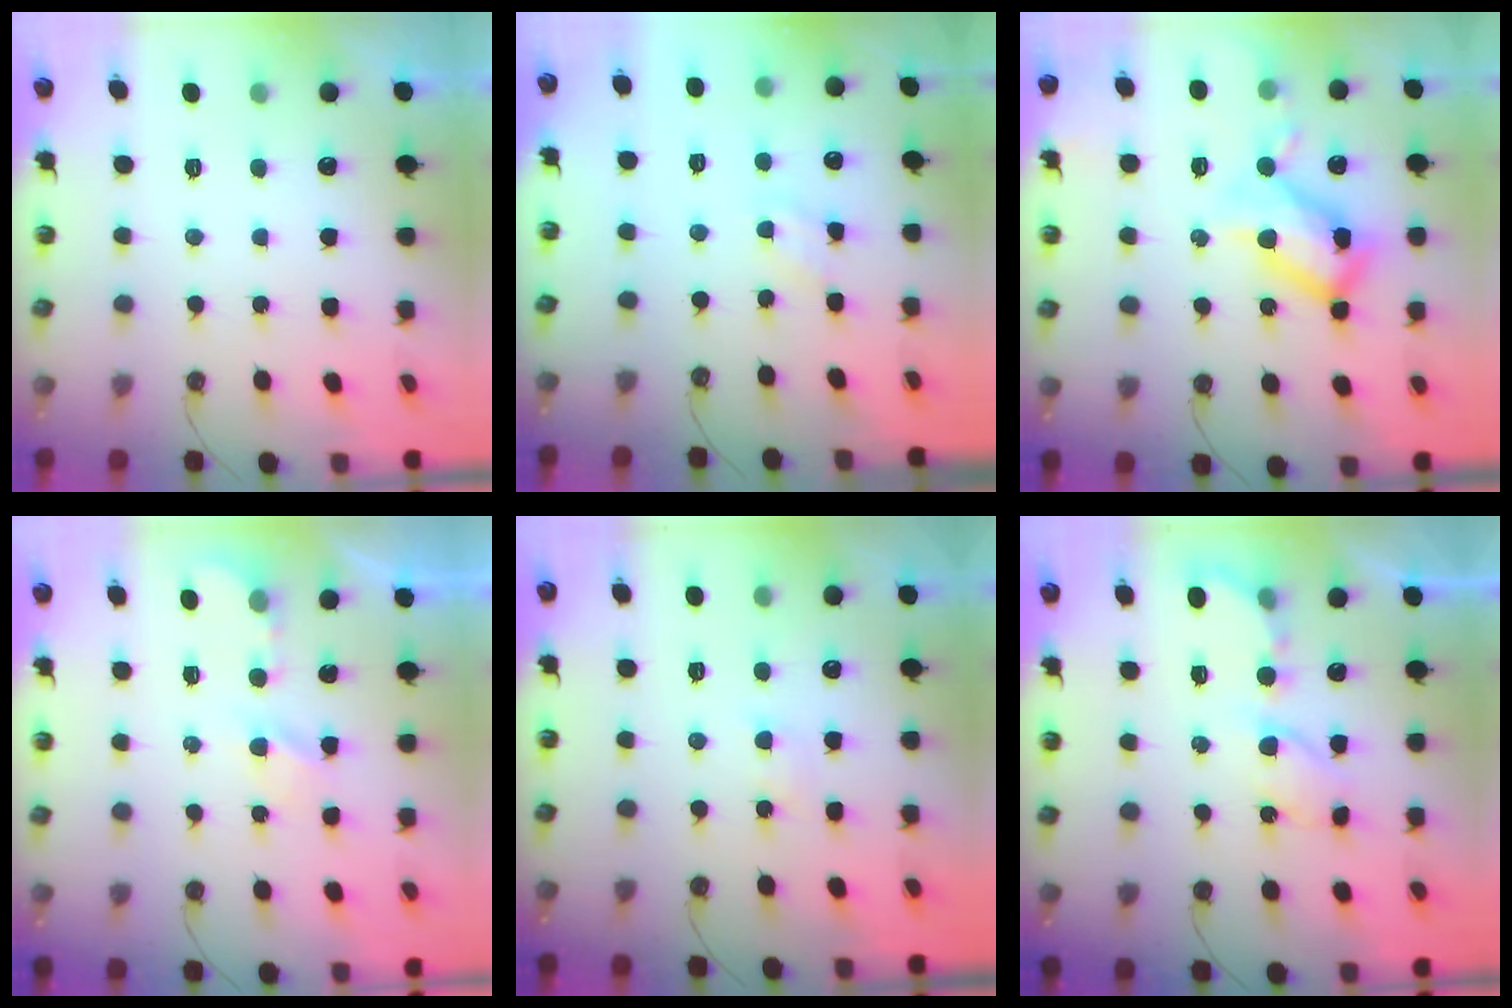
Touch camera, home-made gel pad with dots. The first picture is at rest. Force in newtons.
{"total": 2.6, "press": 2.6, "slide": 0.4}
{"total": 17.7, "press": 17.6, "slide": 1.5}
{"total": 3.2, "press": 3.2, "slide": 0.4}
{"total": 2.8, "press": 2.7, "slide": 0.5}
{"total": 6.2, "press": 6.2, "slide": 0.3}